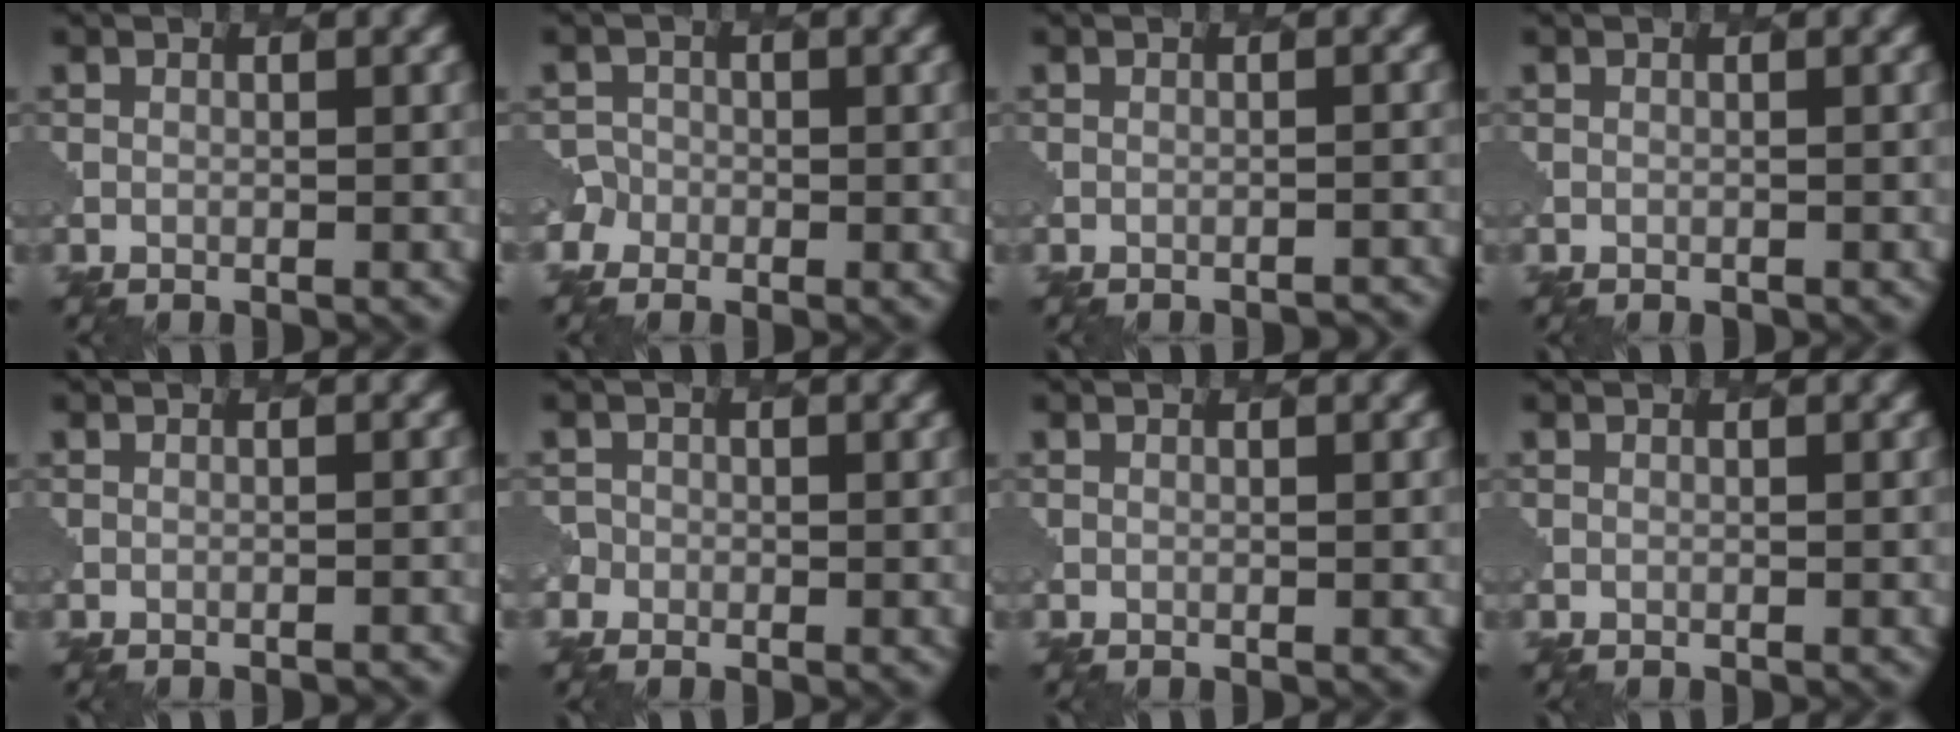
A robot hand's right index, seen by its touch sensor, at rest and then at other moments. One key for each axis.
{"total": 3.0, "fx": -2.0, "fy": 2.2, "fz": -0.1, "tx": 0.017, "ty": -0.002, "tz": -0.042}
{"total": 1.9, "fx": -1.8, "fy": 0.4, "fz": 0.4, "tx": 0.007, "ty": 0.010, "tz": -0.023}
{"total": 0.6, "fx": -0.4, "fy": 0.4, "fz": 0.1, "tx": -0.001, "ty": -0.002, "tz": -0.002}
{"total": 1.4, "fx": -1.3, "fy": 0.3, "fz": 0.4, "tx": 0.008, "ty": 0.006, "tz": -0.017}
{"total": 1.9, "fx": -1.1, "fy": 1.6, "fz": -0.3, "tx": 0.014, "ty": 0.005, "tz": -0.021}
{"total": 0.0}
{"total": 0.0}